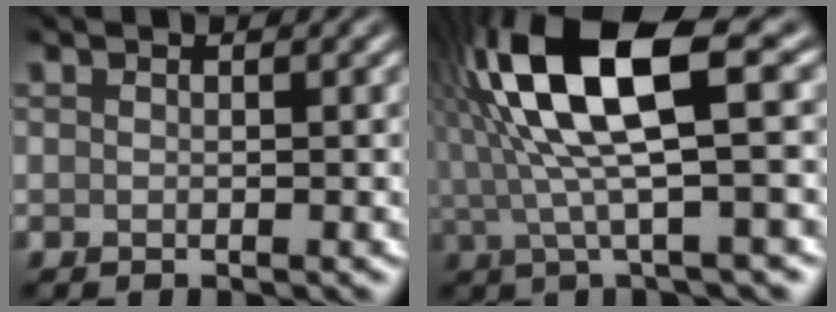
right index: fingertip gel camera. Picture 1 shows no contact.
{"total": 11.5, "force": [2.5, 2.8, 10.9], "torque": [-0.212, 0.019, 0.048]}